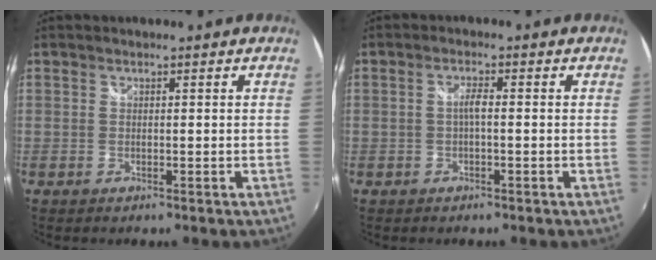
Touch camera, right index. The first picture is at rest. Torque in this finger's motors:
{"motor_torque": [0.19, -0.05, 0.27, 0.06]}